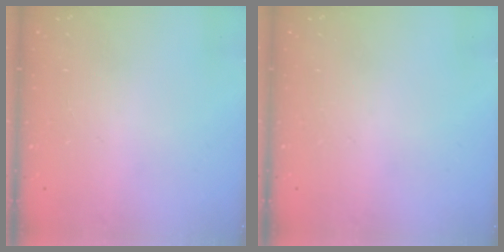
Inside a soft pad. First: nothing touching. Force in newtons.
{"total": 0.0}